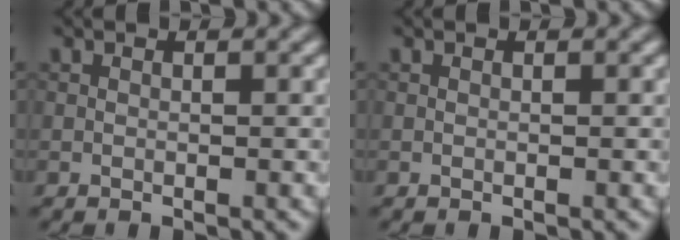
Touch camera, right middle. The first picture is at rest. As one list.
[{"total": 0.0}]